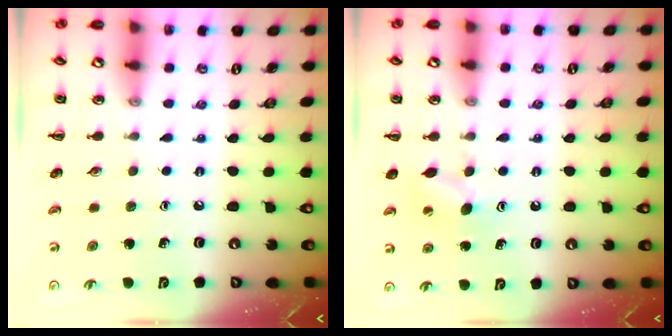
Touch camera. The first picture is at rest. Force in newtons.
{"total": 7.4, "press": 7.3, "slide": 1.4}